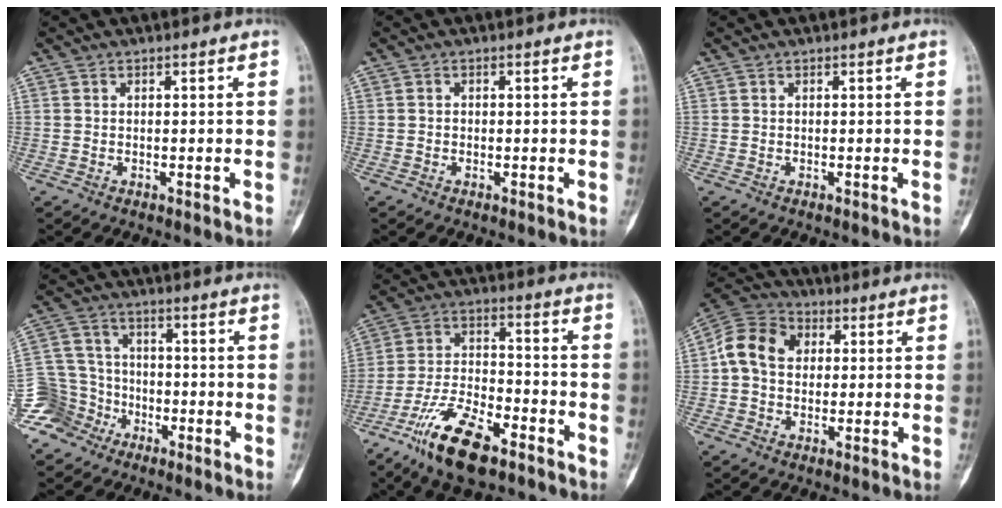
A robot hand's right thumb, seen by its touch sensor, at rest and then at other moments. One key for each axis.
{"total": 0.5, "fx": -0.1, "fy": 0.5, "fz": 0.1, "tx": 0.001, "ty": 0.002, "tz": -0.004}
{"total": 0.0}
{"total": 9.7, "fx": -5.7, "fy": 7.9, "fz": 0.5, "tx": 0.008, "ty": 0.055, "tz": -0.116}
{"total": 14.4, "fx": -9.2, "fy": 5.5, "fz": 9.6, "tx": -0.174, "ty": 0.048, "tz": -0.173}
{"total": 10.6, "fx": 1.4, "fy": 8.3, "fz": 6.4, "tx": -0.107, "ty": 0.023, "tz": 0.015}